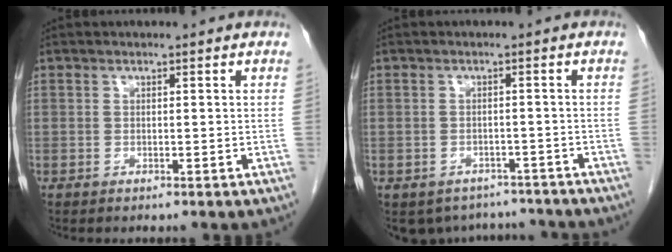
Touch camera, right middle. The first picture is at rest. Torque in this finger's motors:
{"motor_torque": [0.02, -0.02, 0.01, 0.02]}